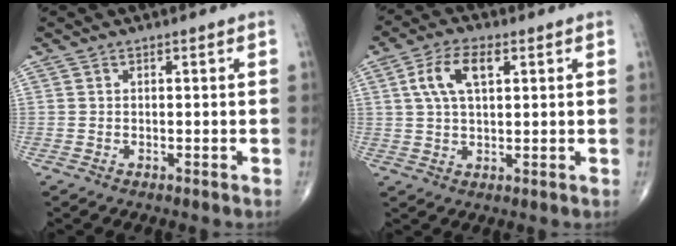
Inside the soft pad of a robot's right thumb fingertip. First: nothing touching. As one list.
[{"total": 7.9, "force": [2.6, 3.8, 6.5], "torque": [-0.128, 0.008, 0.048]}]